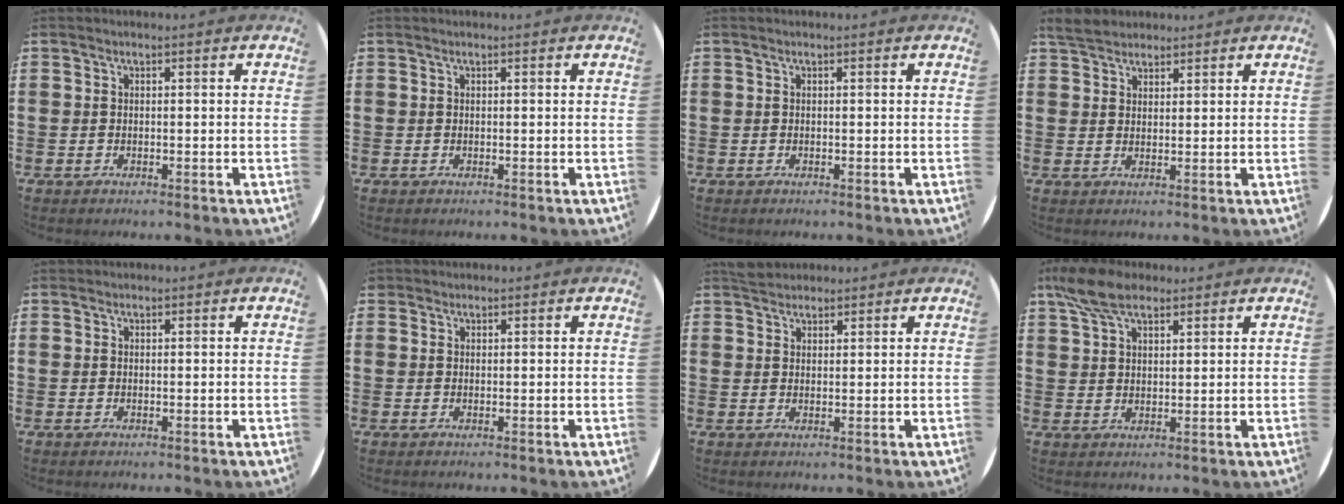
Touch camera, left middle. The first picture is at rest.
{"total": 0.0}
{"total": 0.0}
{"total": 3.4, "force": [3.2, 1.1, 0.5], "torque": [-0.010, -0.001, 0.059]}
{"total": 0.0}
{"total": 0.7, "force": [0.6, 0.3, -0.1], "torque": [0.002, 0.003, 0.012]}
{"total": 2.2, "force": [2.1, 0.7, 0.0], "torque": [0.004, 0.003, 0.040]}
{"total": 6.7, "force": [5.0, 2.7, 3.4], "torque": [-0.080, -0.001, 0.095]}